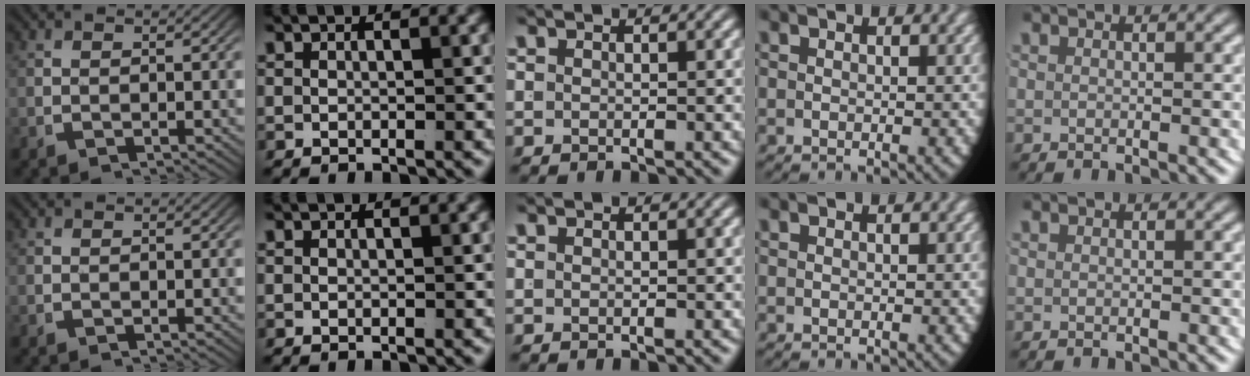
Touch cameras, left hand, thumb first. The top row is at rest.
{}